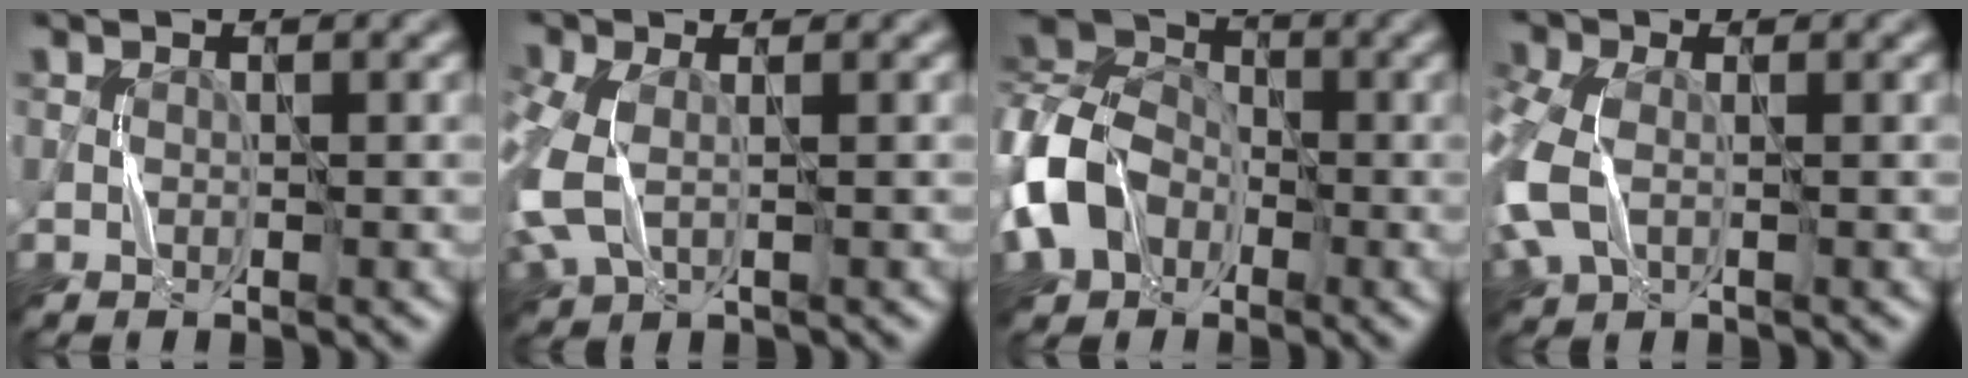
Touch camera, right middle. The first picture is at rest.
{"total": 5.6, "force": [-0.4, 3.8, 4.2], "torque": [-0.127, -0.008, -0.014]}
{"total": 8.9, "force": [-2.8, 7.2, 4.5], "torque": [-0.099, -0.005, -0.066]}
{"total": 6.3, "force": [-0.7, 4.4, 4.4], "torque": [-0.137, -0.005, -0.025]}